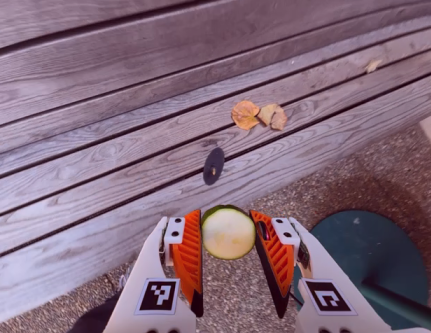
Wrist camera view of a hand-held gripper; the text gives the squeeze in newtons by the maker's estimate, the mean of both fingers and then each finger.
{"total": 7.4, "left": 6.9, "right": 7.9}